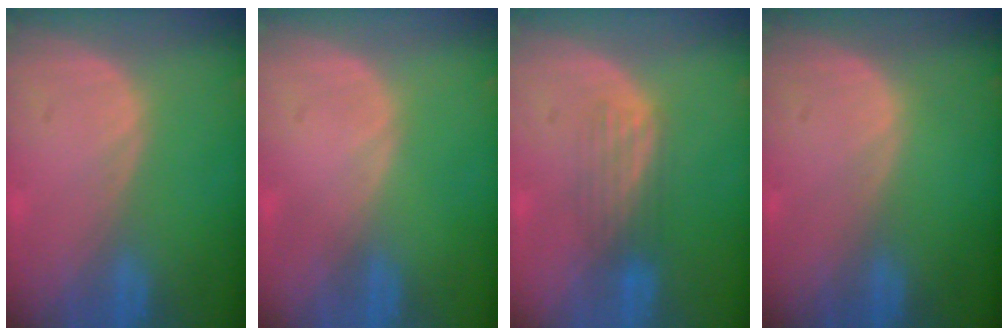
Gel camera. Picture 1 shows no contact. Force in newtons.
{"total": 0.0}
{"total": 3.4, "press": 3.4, "slide": 0.2}
{"total": 0.0}